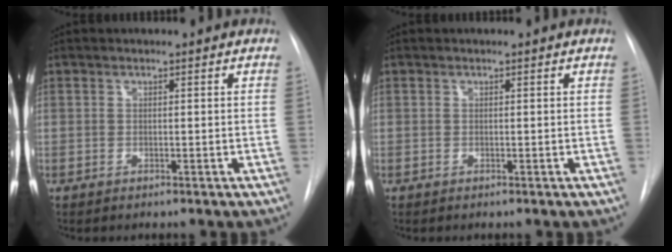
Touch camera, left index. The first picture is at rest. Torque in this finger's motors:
{"motor_torque": [0.00, 0.00, 0.00, 0.00]}